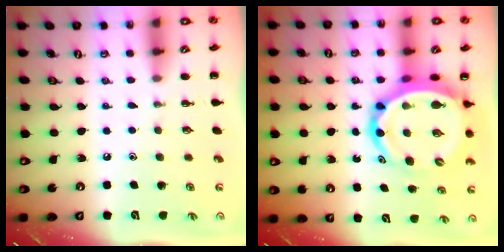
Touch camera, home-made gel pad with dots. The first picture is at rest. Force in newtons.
{"total": 14.7, "press": 14.2, "slide": 3.9}